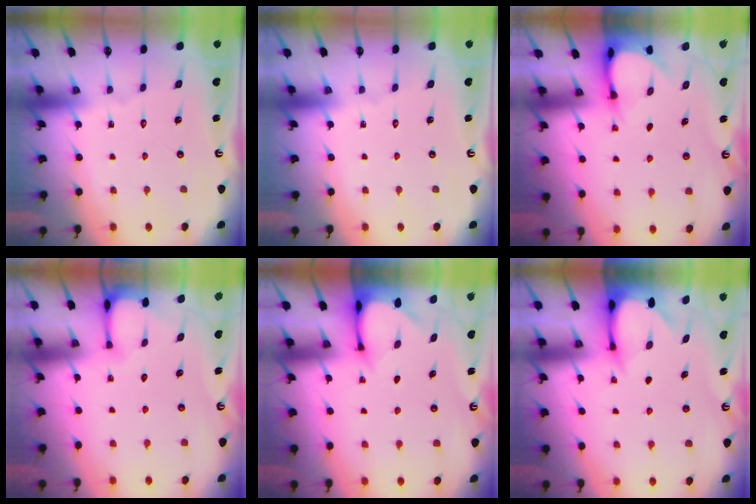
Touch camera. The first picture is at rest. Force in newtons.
{"total": 0.0}
{"total": 3.8, "press": 3.8, "slide": 0.3}
{"total": 2.6, "press": 2.5, "slide": 0.4}
{"total": 3.4, "press": 3.4, "slide": 0.3}
{"total": 3.5, "press": 3.4, "slide": 0.3}